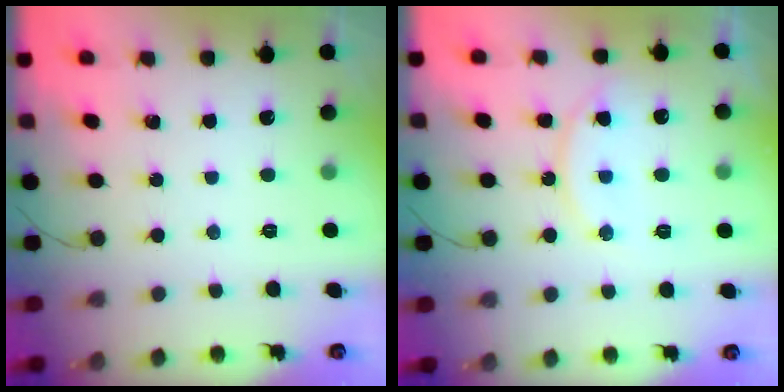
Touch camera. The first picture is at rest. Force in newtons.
{"total": 13.4, "press": 13.4, "slide": 1.0}